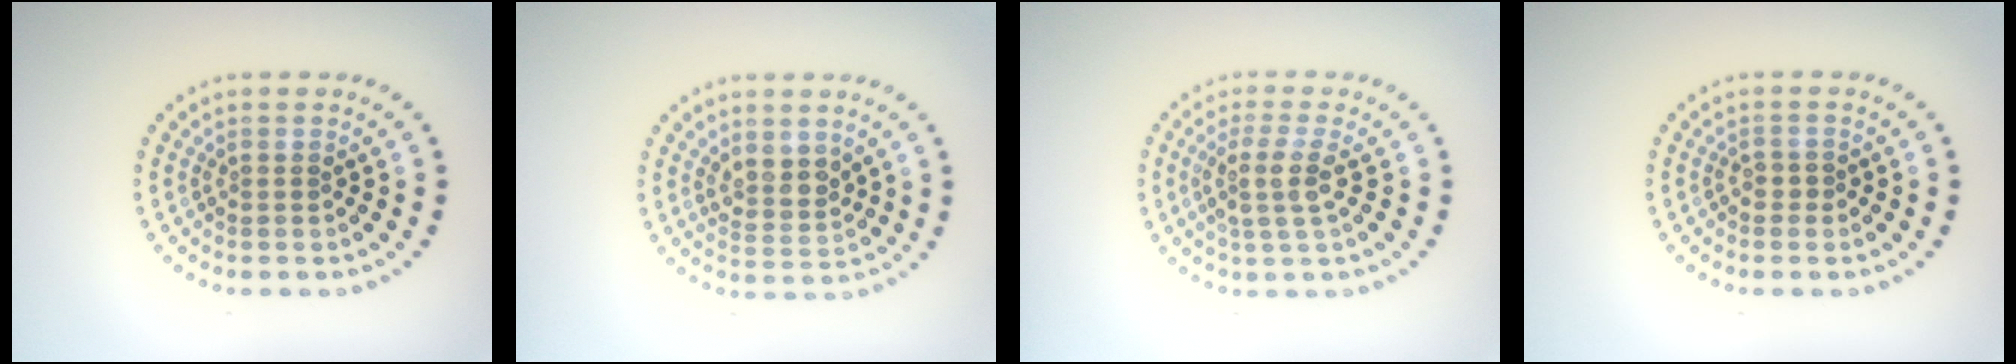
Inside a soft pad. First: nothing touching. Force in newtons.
{"total": 2.4, "press": 2.1, "slide": 1.2}
{"total": 3.1, "press": 2.4, "slide": 1.9}
{"total": 0.6, "press": 0.5, "slide": 0.3}